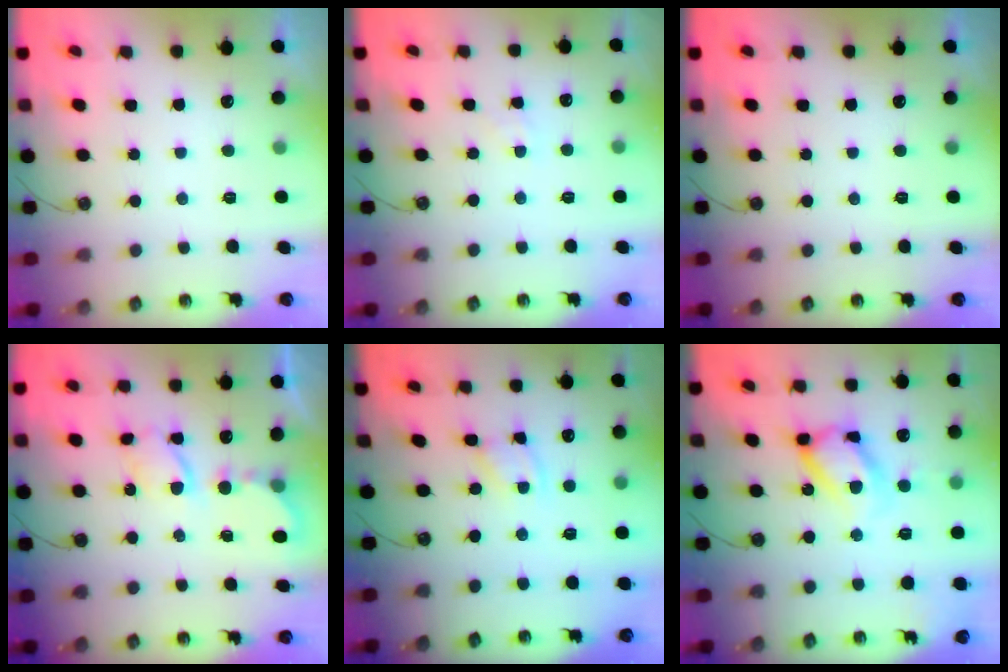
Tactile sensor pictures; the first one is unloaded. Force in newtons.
{"total": 2.4, "press": 2.4, "slide": 0.2}
{"total": 0.0}
{"total": 6.0, "press": 6.0, "slide": 0.4}
{"total": 2.5, "press": 2.5, "slide": 0.1}
{"total": 16.7, "press": 16.6, "slide": 1.6}